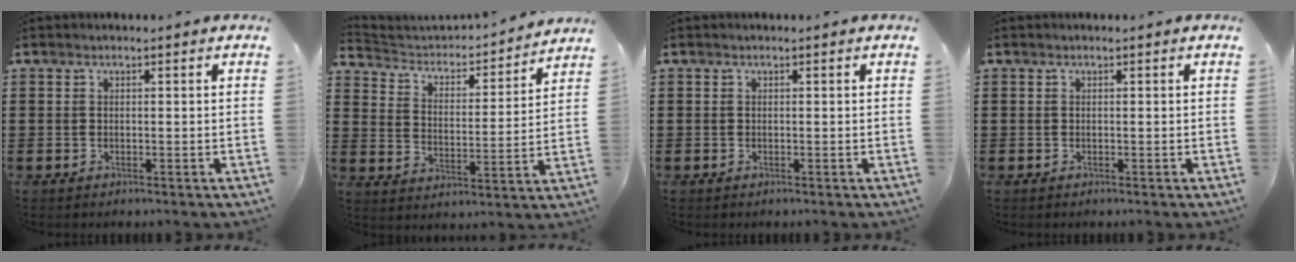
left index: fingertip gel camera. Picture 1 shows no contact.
{"total": 2.7, "force": [2.5, 1.0, 0.3], "torque": [-0.026, -0.027, 0.033]}
{"total": 0.0}
{"total": 0.0}